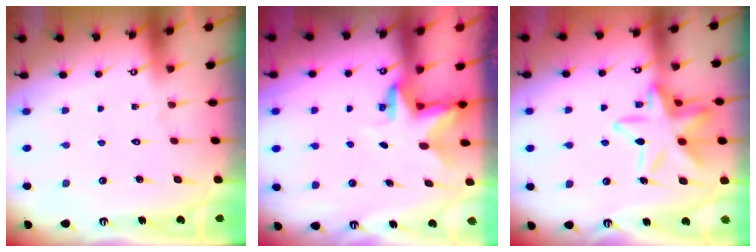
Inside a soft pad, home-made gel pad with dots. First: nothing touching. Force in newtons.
{"total": 2.8, "press": 2.8, "slide": 0.2}
{"total": 17.1, "press": 17.1, "slide": 1.5}